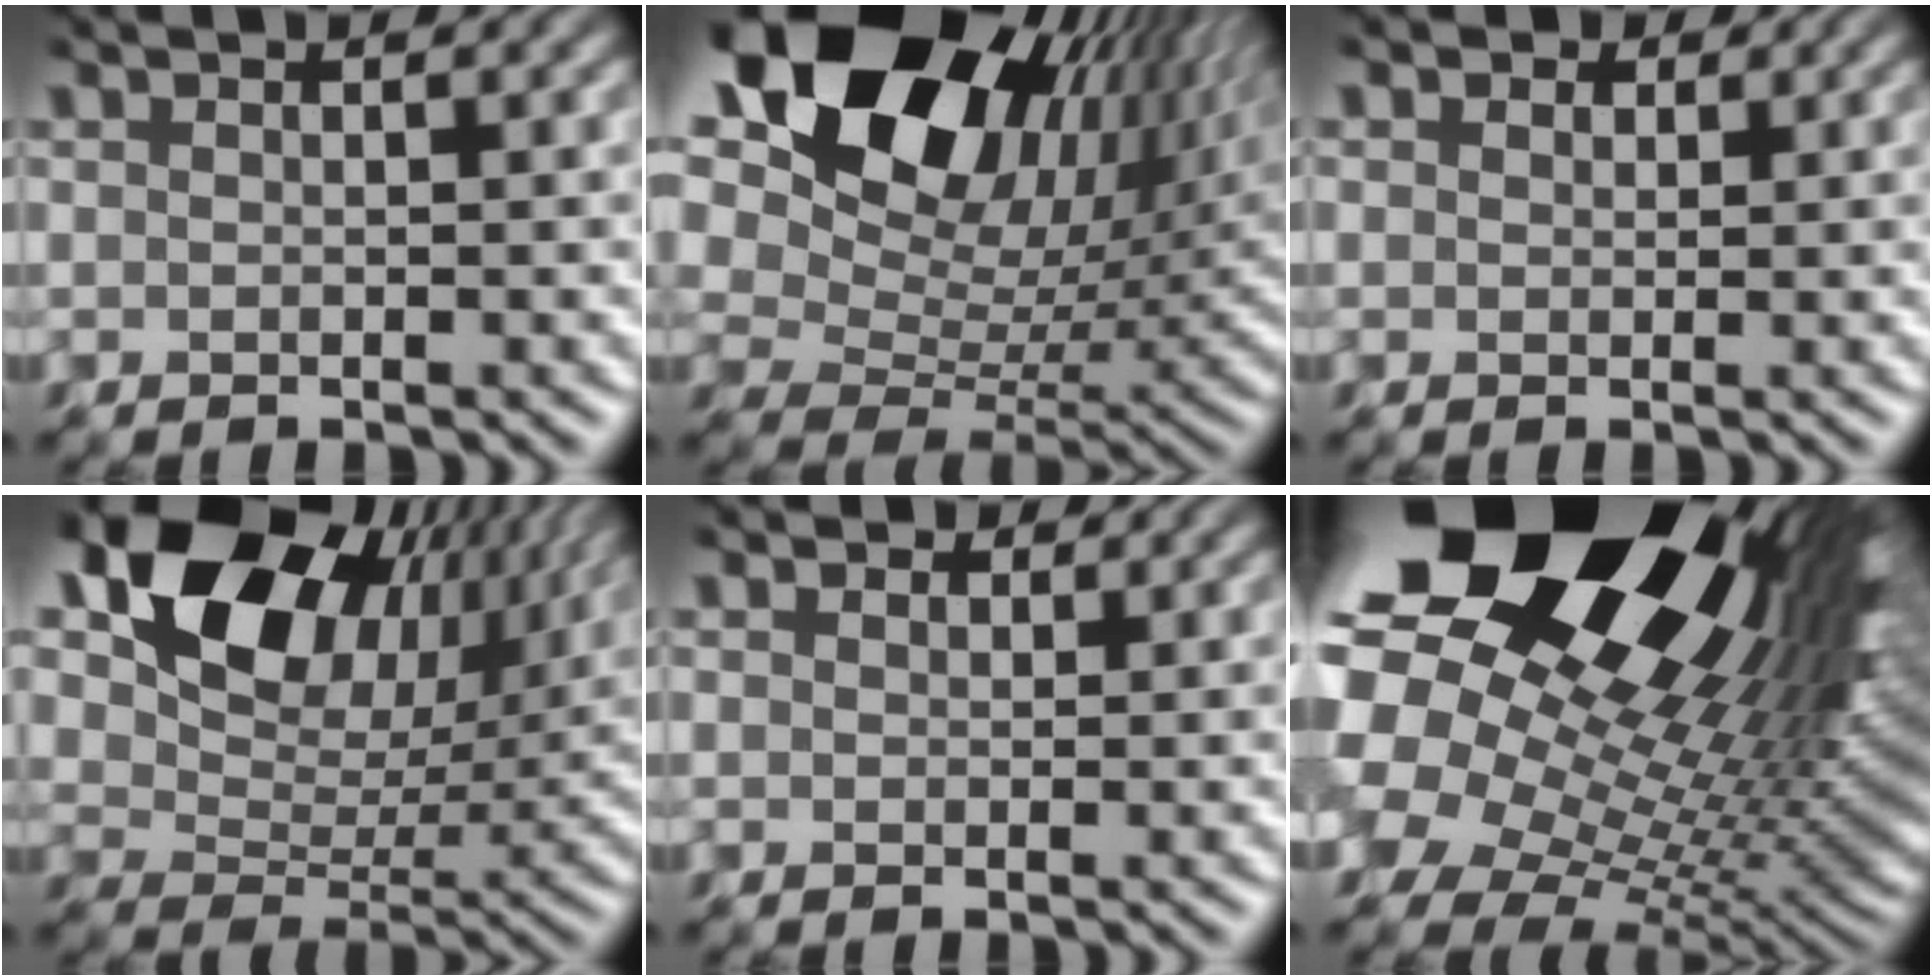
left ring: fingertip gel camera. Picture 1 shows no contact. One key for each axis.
{"total": 19.0, "fx": 10.1, "fy": 10.7, "fz": 12.0, "tx": -0.230, "ty": 0.050, "tz": 0.171}
{"total": 2.0, "fx": 0.9, "fy": 1.5, "fz": 0.9, "tx": -0.012, "ty": 0.008, "tz": 0.005}
{"total": 16.0, "fx": 8.8, "fy": 10.0, "fz": 8.9, "tx": -0.171, "ty": 0.036, "tz": 0.157}
{"total": 1.3, "fx": 0.6, "fy": 1.0, "fz": 0.6, "tx": -0.006, "ty": 0.005, "tz": 0.005}
{"total": 21.9, "fx": 8.6, "fy": 14.0, "fz": 14.5, "tx": -0.270, "ty": 0.022, "tz": 0.141}